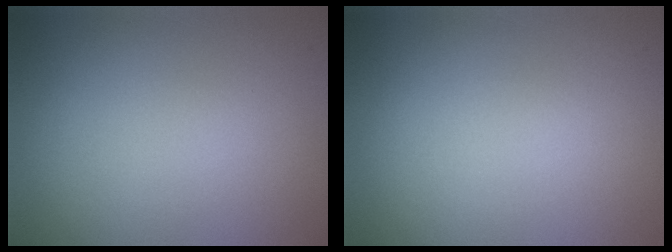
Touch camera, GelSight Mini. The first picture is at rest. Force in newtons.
{"total": 0.0}